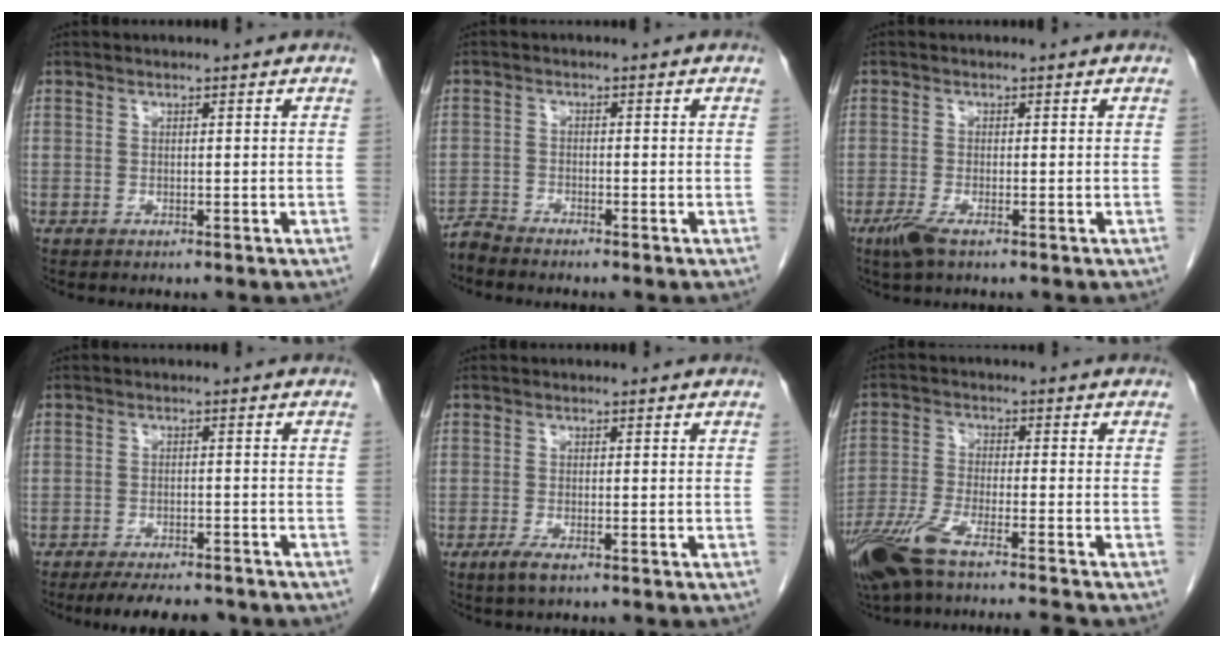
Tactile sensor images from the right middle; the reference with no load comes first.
{"total": 2.2, "force": [-2.1, -0.3, -0.1], "torque": [0.009, -0.010, -0.044]}
{"total": 3.0, "force": [-1.8, 0.5, 2.3], "torque": [-0.053, -0.008, -0.037]}
{"total": 8.7, "force": [-7.6, 2.2, 3.5], "torque": [-0.045, -0.007, -0.106]}
{"total": 2.3, "force": [-1.3, 0.5, 1.8], "torque": [-0.041, -0.005, -0.025]}
{"total": 13.1, "force": [-10.5, 0.3, 7.9], "torque": [-0.153, -0.028, -0.184]}